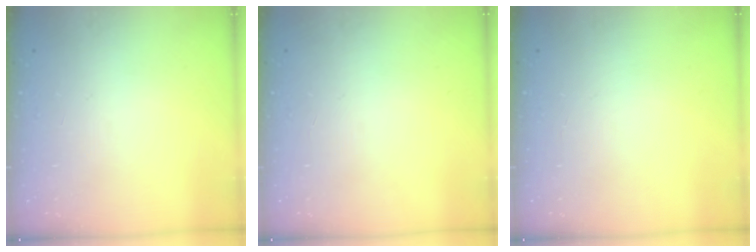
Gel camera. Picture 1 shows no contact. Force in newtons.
{"total": 0.0}
{"total": 0.0}